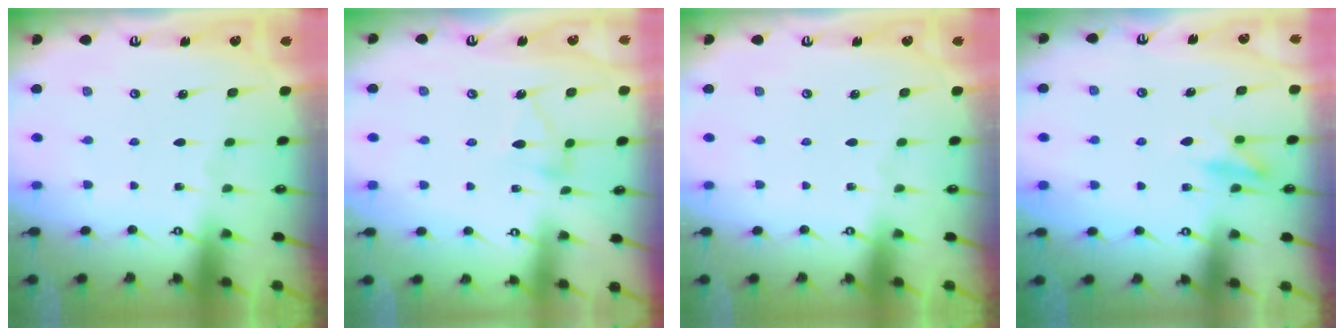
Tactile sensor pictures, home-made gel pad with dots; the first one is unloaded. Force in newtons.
{"total": 7.4, "press": 7.4, "slide": 0.5}
{"total": 0.0}
{"total": 10.0, "press": 9.9, "slide": 1.3}